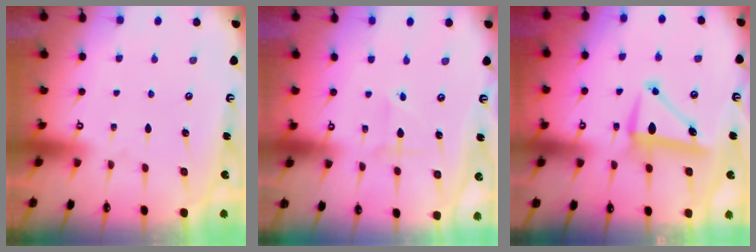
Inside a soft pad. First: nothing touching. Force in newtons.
{"total": 2.2, "press": 2.2, "slide": 0.1}
{"total": 9.4, "press": 9.3, "slide": 1.1}